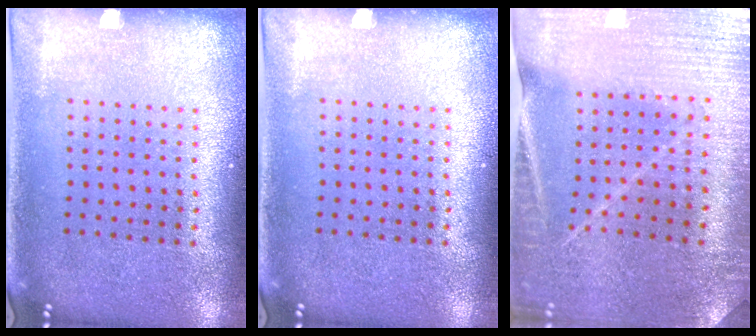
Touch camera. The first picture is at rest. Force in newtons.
{"total": 0.0}
{"total": 2.0, "press": 2.0, "slide": 0.1}